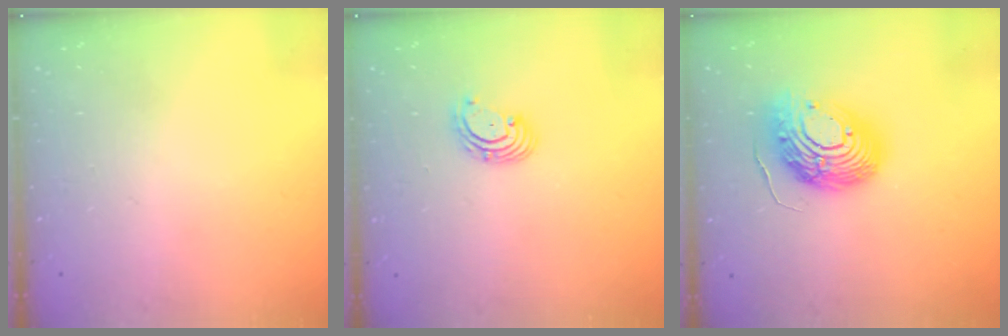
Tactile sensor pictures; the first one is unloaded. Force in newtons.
{"total": 2.9, "press": 2.9, "slide": 0.1}
{"total": 17.3, "press": 17.2, "slide": 1.6}